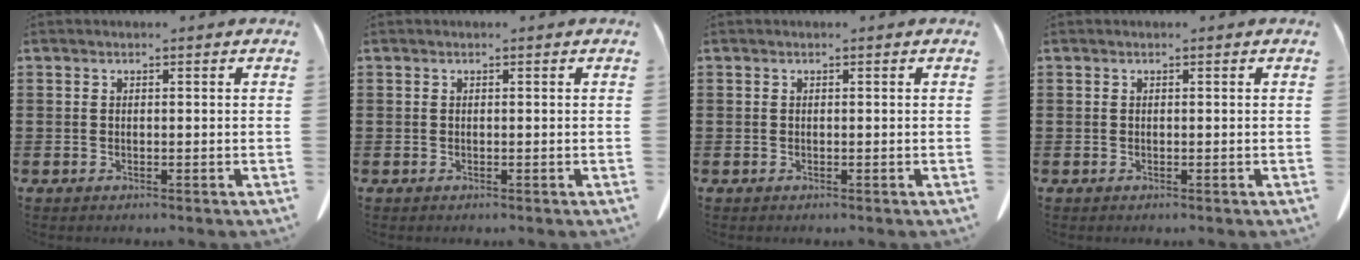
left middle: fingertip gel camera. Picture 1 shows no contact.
{"total": 0.0}
{"total": 0.0}
{"total": 0.0}